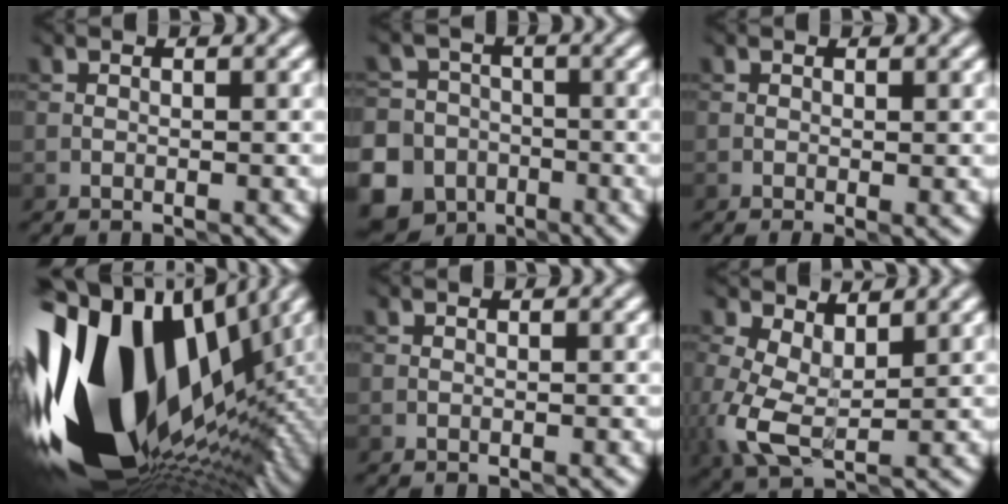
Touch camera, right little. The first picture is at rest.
{"total": 14.2, "force": [-8.0, 11.5, 2.4], "torque": [-0.079, -0.065, -0.133]}
{"total": 1.2, "force": [-0.1, 0.5, 1.1], "torque": [-0.019, -0.004, -0.002]}
{"total": 19.2, "force": [-0.6, 11.7, 15.2], "torque": [-0.315, -0.039, 0.001]}
{"total": 0.0}
{"total": 5.0, "force": [0.8, 3.0, 3.8], "torque": [-0.104, -0.005, 0.018]}